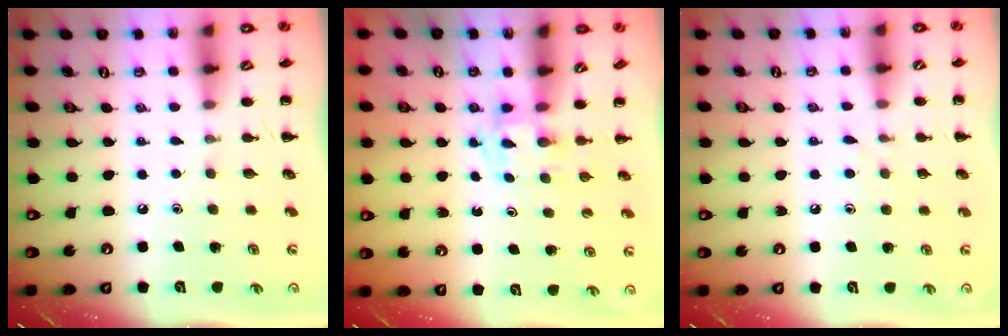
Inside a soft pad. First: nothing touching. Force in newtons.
{"total": 2.5, "press": 2.1, "slide": 1.2}
{"total": 3.7, "press": 3.4, "slide": 1.5}